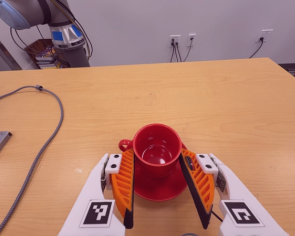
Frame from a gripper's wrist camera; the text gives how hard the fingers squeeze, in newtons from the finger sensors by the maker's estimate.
{"total": 2.4, "left": 1.9, "right": 2.9}